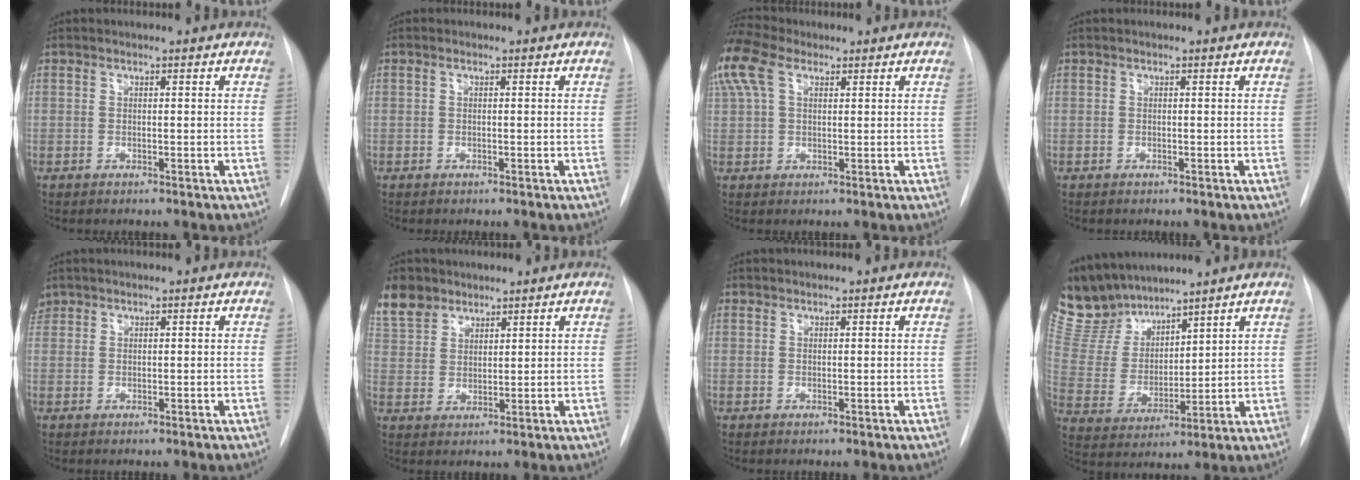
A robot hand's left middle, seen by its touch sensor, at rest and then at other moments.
{"total": 0.0}
{"total": 11.7, "force": [6.6, 6.4, 7.2], "torque": [-0.190, 0.050, 0.130]}
{"total": 0.0}
{"total": 1.9, "force": [1.4, 1.2, 0.0], "torque": [-0.004, 0.013, 0.028]}
{"total": 7.7, "force": [5.7, 4.8, 1.7], "torque": [-0.038, 0.015, 0.120]}
{"total": 0.6, "force": [0.5, 0.3, 0.0], "torque": [0.004, -0.001, 0.007]}
{"total": 11.2, "force": [10.5, 3.2, 2.3], "torque": [-0.065, 0.008, 0.225]}